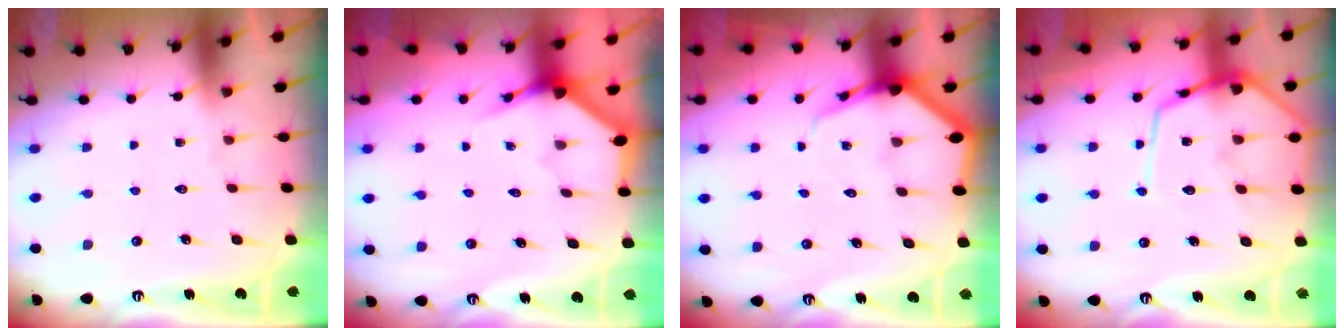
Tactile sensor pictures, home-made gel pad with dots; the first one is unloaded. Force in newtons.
{"total": 3.6, "press": 3.6, "slide": 0.2}
{"total": 5.6, "press": 5.6, "slide": 0.7}
{"total": 13.8, "press": 13.8, "slide": 1.0}